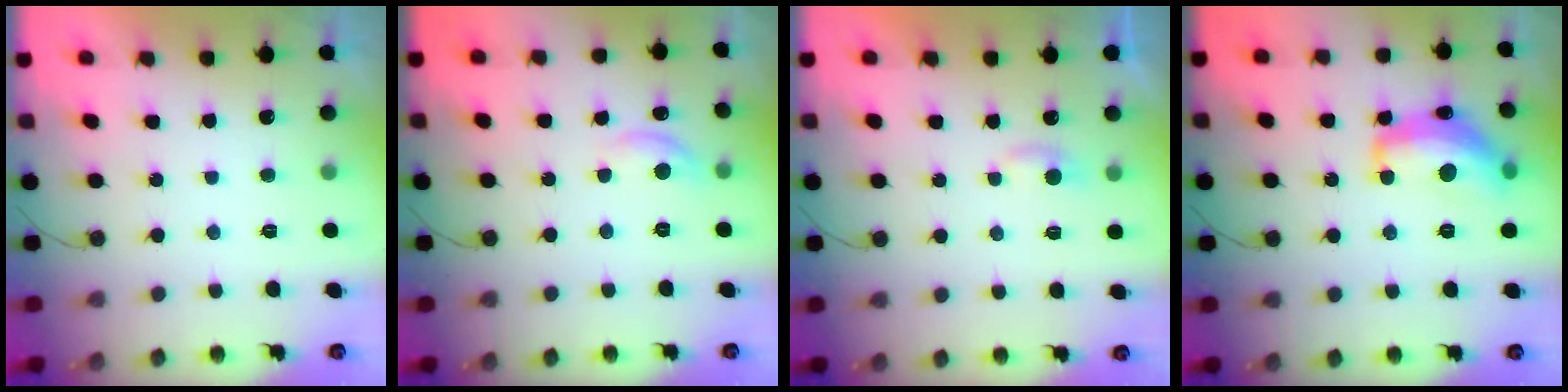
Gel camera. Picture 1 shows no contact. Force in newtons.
{"total": 8.0, "press": 8.0, "slide": 0.6}
{"total": 3.4, "press": 3.4, "slide": 0.5}
{"total": 16.0, "press": 16.0, "slide": 0.8}